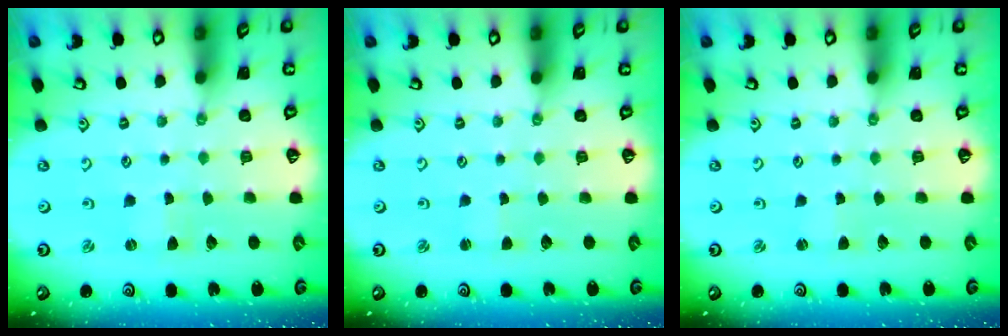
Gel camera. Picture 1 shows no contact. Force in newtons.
{"total": 0.8, "press": 0.8, "slide": 0.1}
{"total": 1.0, "press": 1.0, "slide": 0.2}